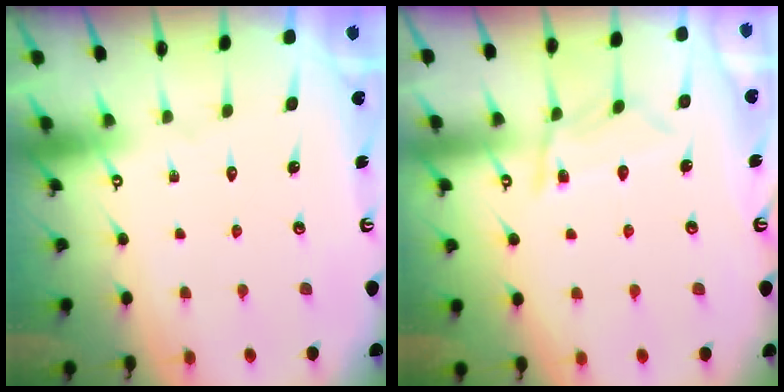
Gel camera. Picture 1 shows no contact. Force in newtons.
{"total": 9.5, "press": 9.5, "slide": 0.9}